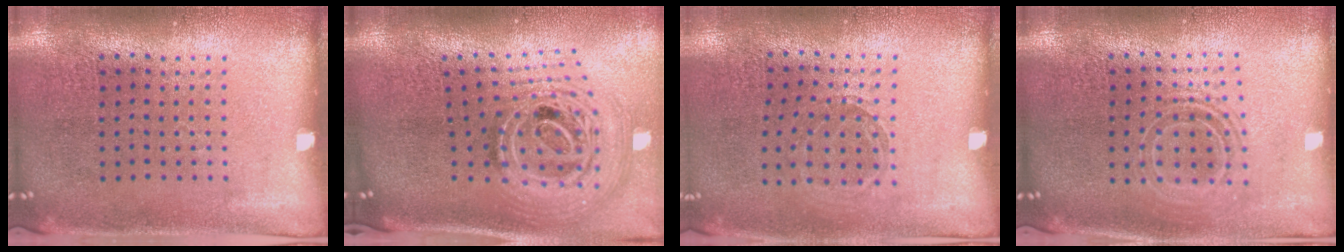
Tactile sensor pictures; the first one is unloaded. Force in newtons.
{"total": 3.0, "press": 2.0, "slide": 2.2}
{"total": 0.8, "press": 0.8, "slide": 0.1}
{"total": 1.7, "press": 1.3, "slide": 1.1}